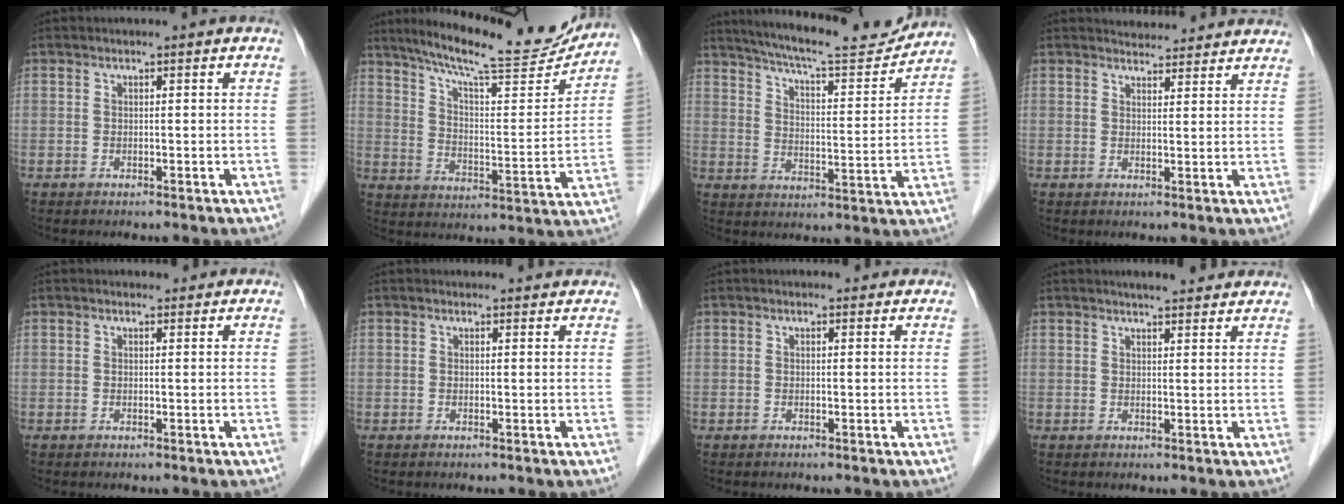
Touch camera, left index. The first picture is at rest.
{"total": 19.5, "force": [17.6, 1.8, 8.2], "torque": [-0.131, -0.027, 0.250]}
{"total": 16.1, "force": [15.1, 1.3, 5.6], "torque": [-0.095, -0.016, 0.214]}
{"total": 6.4, "force": [6.2, 1.3, 0.9], "torque": [-0.007, 0.012, 0.065]}
{"total": 1.2, "force": [1.0, 0.7, 0.2], "torque": [-0.002, 0.003, 0.009]}
{"total": 3.0, "force": [2.8, 0.9, 0.4], "torque": [-0.005, 0.009, 0.026]}
{"total": 1.2, "force": [1.0, 0.7, 0.2], "torque": [-0.003, 0.003, 0.006]}
{"total": 6.3, "force": [5.6, 1.1, 2.7], "torque": [-0.032, 0.012, 0.067]}